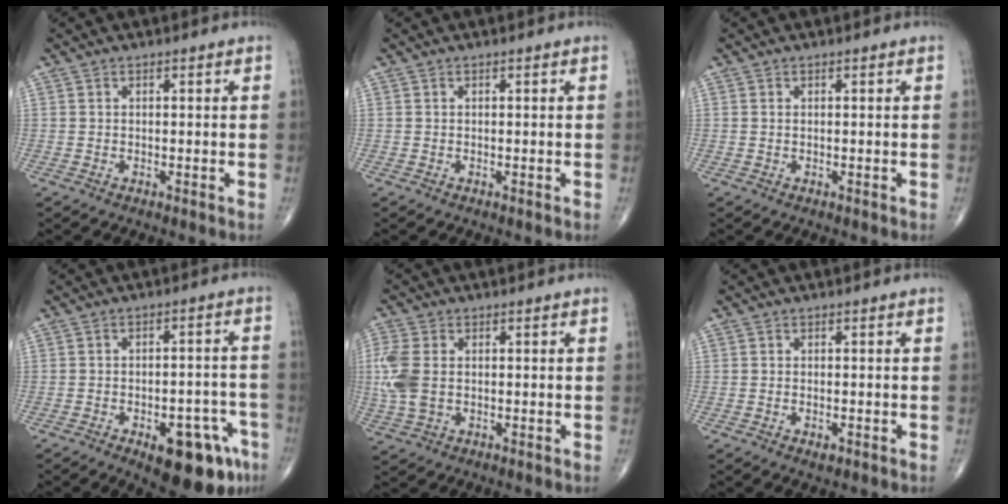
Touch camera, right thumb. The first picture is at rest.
{"total": 0.0}
{"total": 0.0}
{"total": 14.1, "force": [-7.4, 5.9, 10.4], "torque": [-0.096, 0.040, -0.089]}
{"total": 7.7, "force": [0.1, 4.9, 5.9], "torque": [-0.159, 0.003, 0.001]}
{"total": 1.4, "force": [-0.7, 0.7, 1.0], "torque": [-0.018, 0.001, -0.009]}